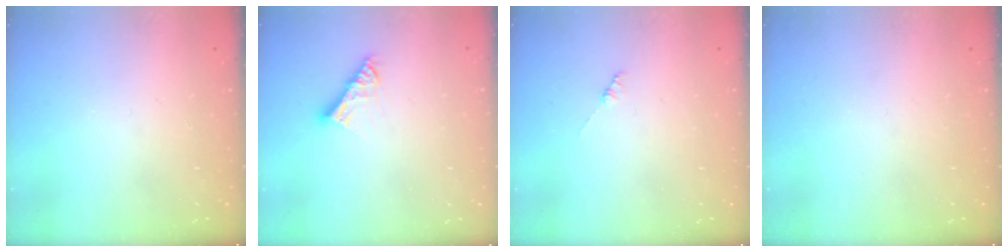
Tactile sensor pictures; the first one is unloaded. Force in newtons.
{"total": 5.7, "press": 5.7, "slide": 0.4}
{"total": 0.9, "press": 0.8, "slide": 0.2}
{"total": 0.0}